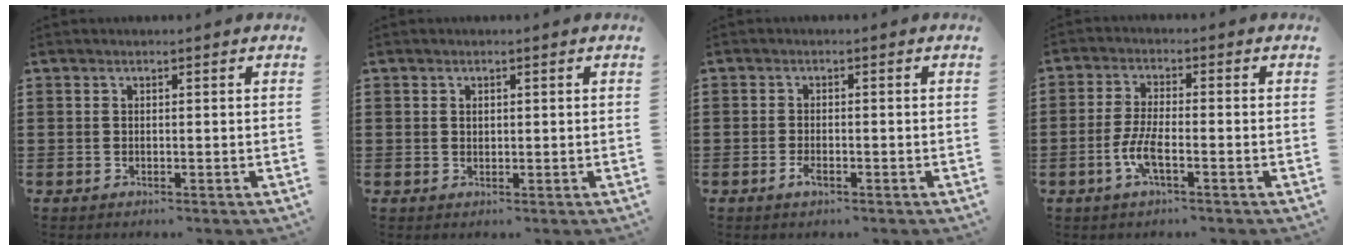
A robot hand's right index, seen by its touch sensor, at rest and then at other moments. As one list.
[{"total": 0.7, "force": [0.3, 0.6, 0.4], "torque": [-0.009, 0.004, 0.006]}, {"total": 1.9, "force": [-1.1, 0.6, 1.5], "torque": [-0.036, -0.005, -0.021]}, {"total": 4.8, "force": [-2.0, 1.1, 4.2], "torque": [-0.097, -0.008, -0.043]}]